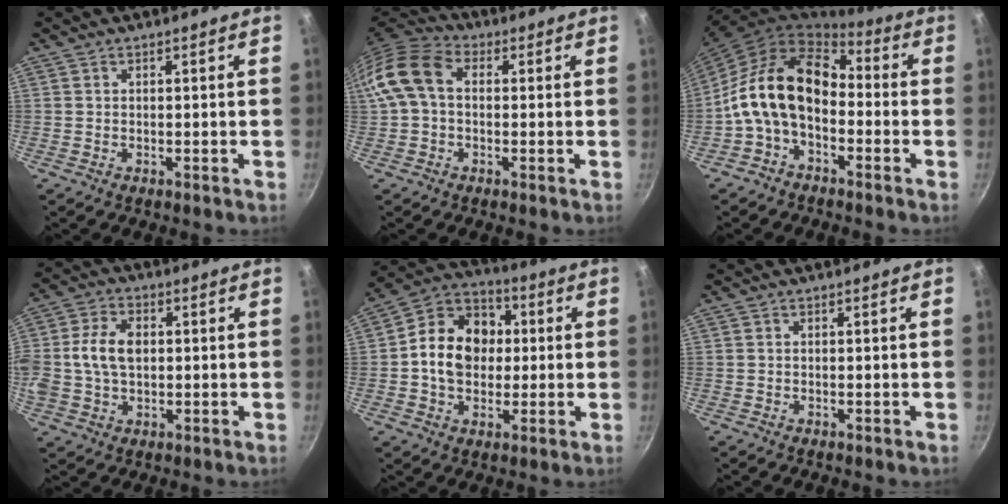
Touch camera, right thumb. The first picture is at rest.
{"total": 10.8, "force": [0.9, 7.6, 7.6], "torque": [-0.137, 0.029, -0.003]}
{"total": 15.2, "force": [-2.2, 10.0, 11.2], "torque": [-0.182, 0.048, -0.058]}
{"total": 10.1, "force": [0.6, 6.9, 7.4], "torque": [-0.138, 0.021, 0.004]}
{"total": 14.4, "force": [0.6, 11.4, 8.8], "torque": [-0.114, 0.025, -0.008]}
{"total": 0.0}